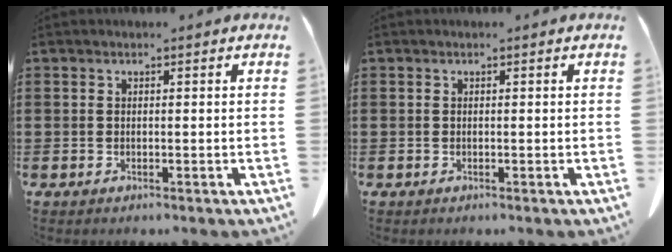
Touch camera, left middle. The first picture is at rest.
{"total": 0.0}